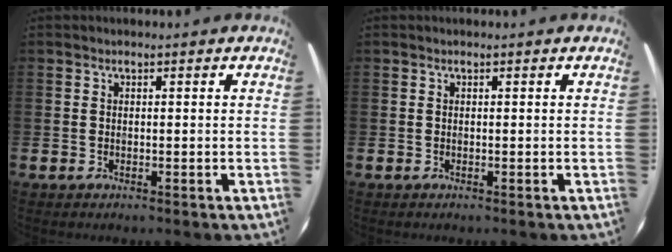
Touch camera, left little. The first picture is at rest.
{"total": 0.0}